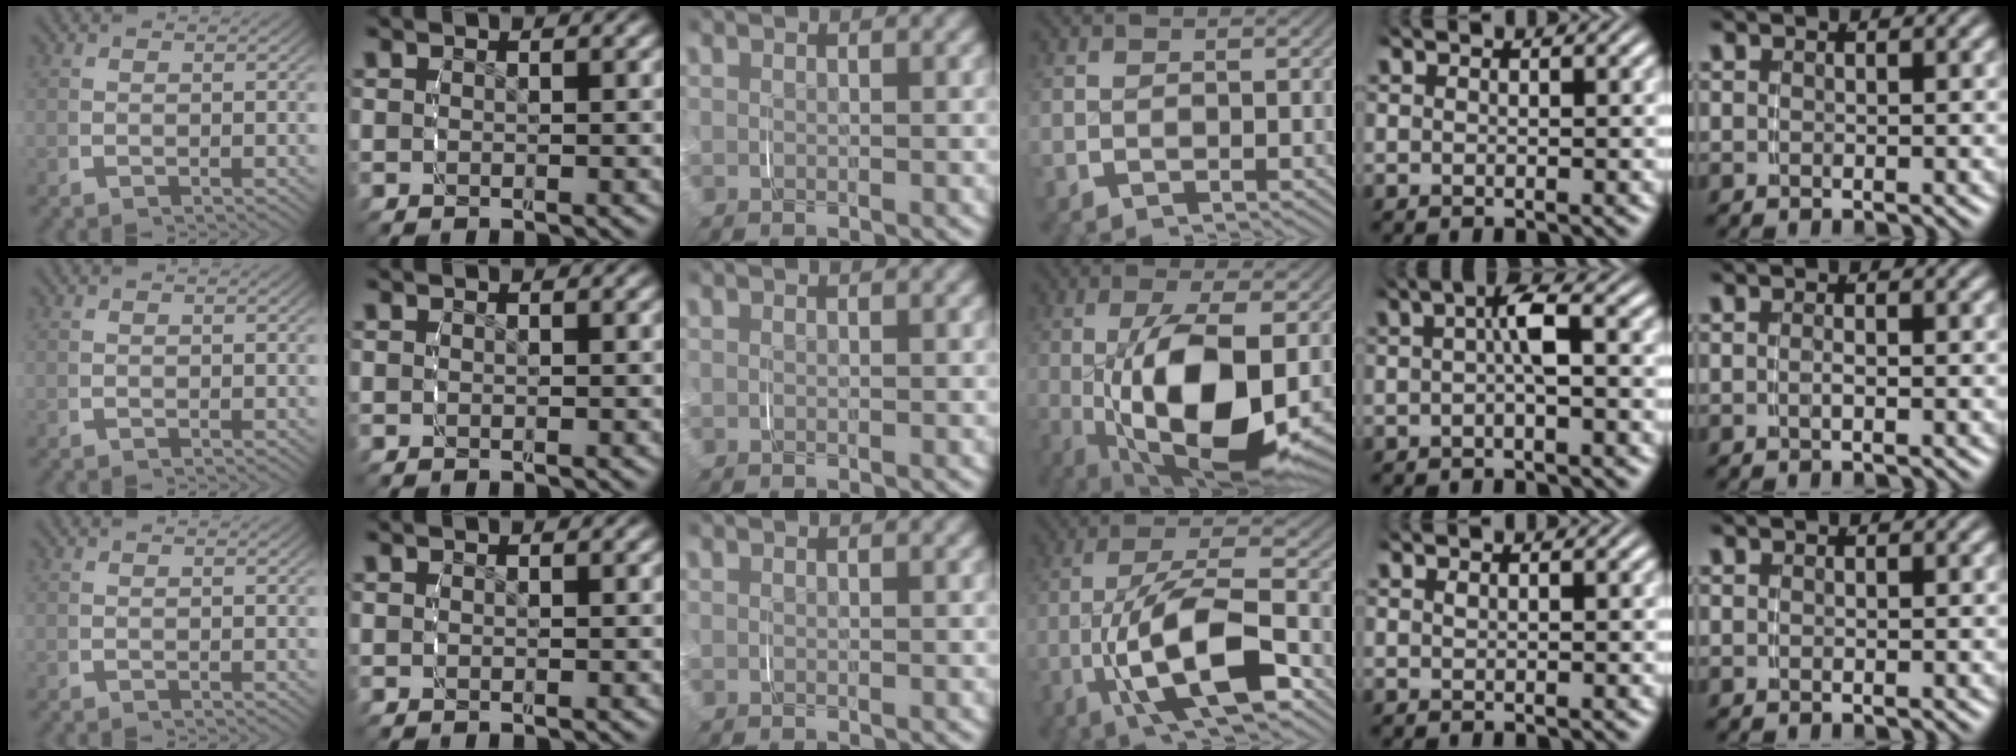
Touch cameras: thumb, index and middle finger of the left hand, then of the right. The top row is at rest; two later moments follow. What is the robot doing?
{"motion": "grasp_and_lifting", "object": "jar lid"}